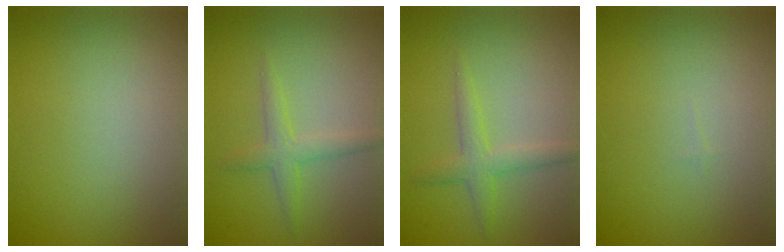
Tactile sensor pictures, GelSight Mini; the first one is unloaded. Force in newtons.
{"total": 2.2, "press": 2.2, "slide": 0.1}
{"total": 2.4, "press": 2.4, "slide": 0.1}
{"total": 0.0}